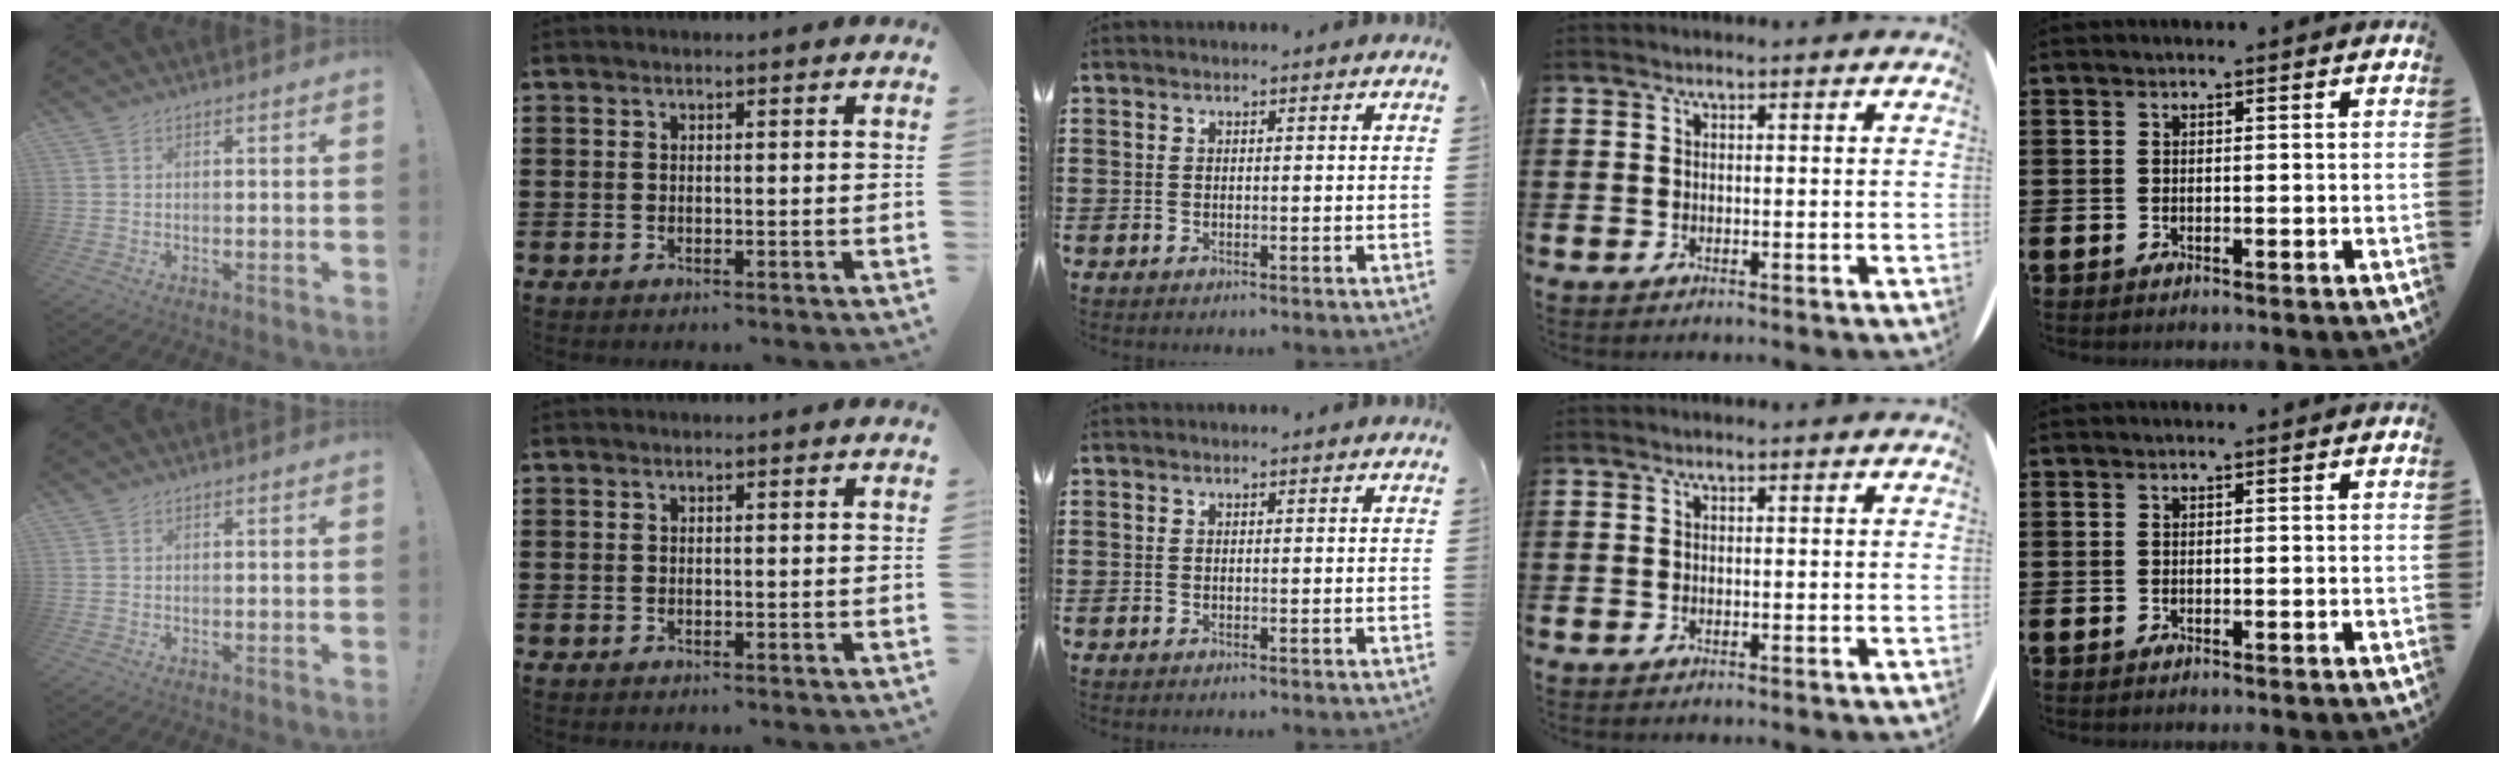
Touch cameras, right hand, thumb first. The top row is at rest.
{}